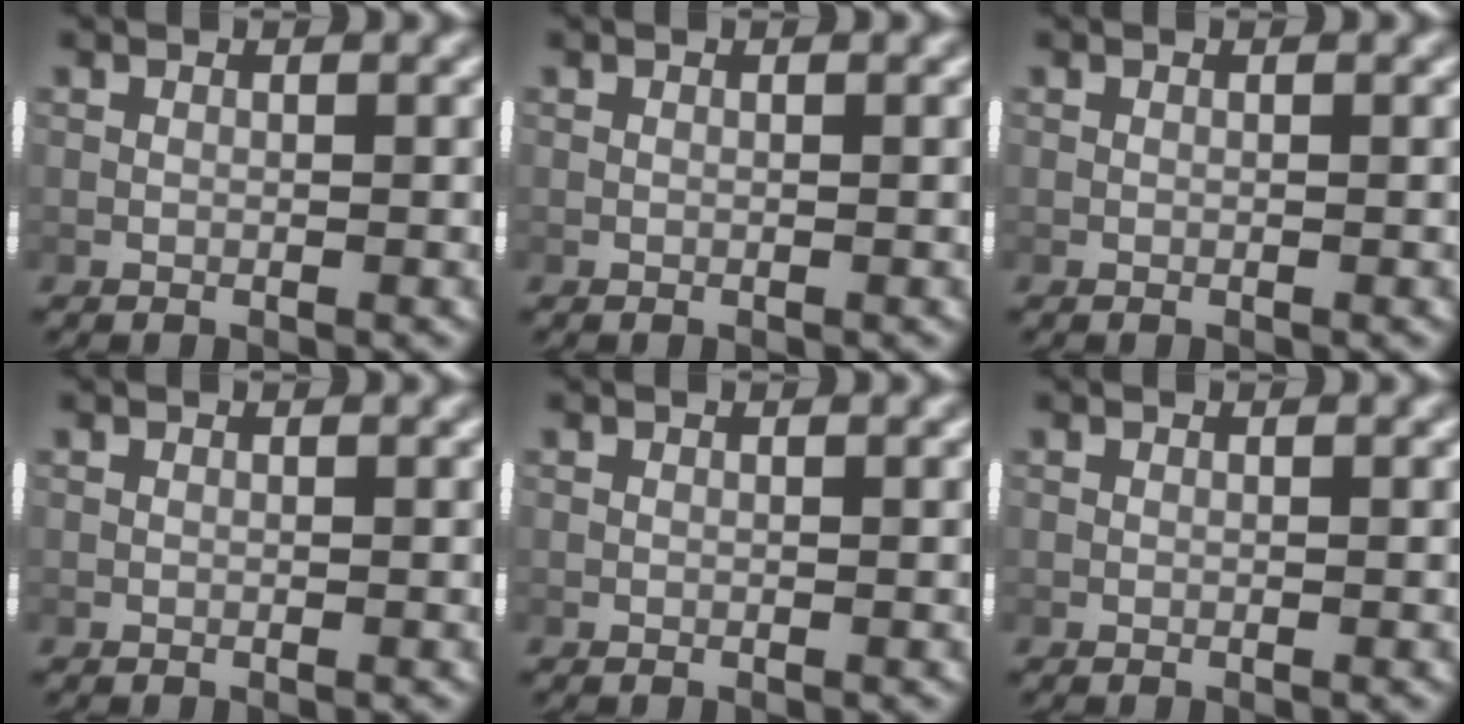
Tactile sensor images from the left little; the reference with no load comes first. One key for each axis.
{"total": 0.0}
{"total": 0.0}
{"total": 0.0}
{"total": 0.0}
{"total": 0.0}